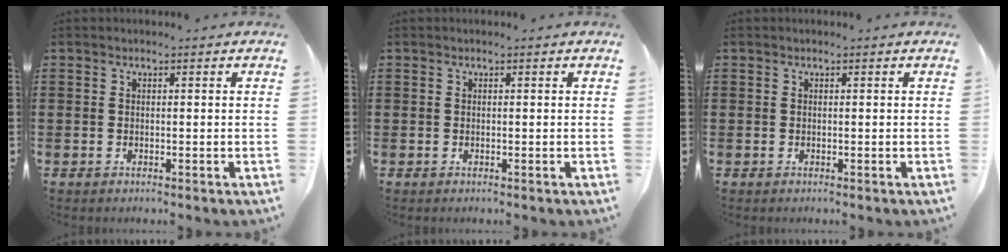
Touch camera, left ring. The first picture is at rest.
{"total": 0.0}
{"total": 0.0}